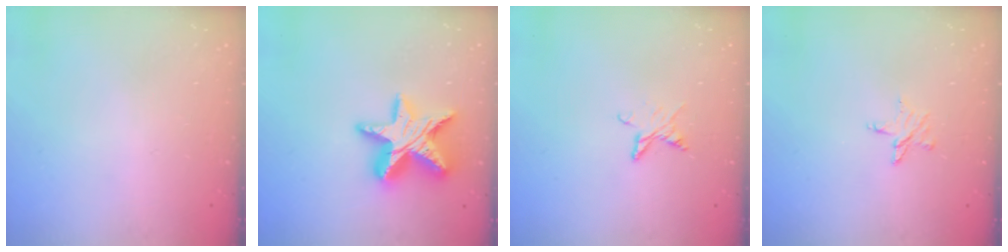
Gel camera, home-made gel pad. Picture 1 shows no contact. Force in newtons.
{"total": 17.0, "press": 16.9, "slide": 1.2}
{"total": 3.8, "press": 3.8, "slide": 0.5}
{"total": 6.0, "press": 6.0, "slide": 0.5}